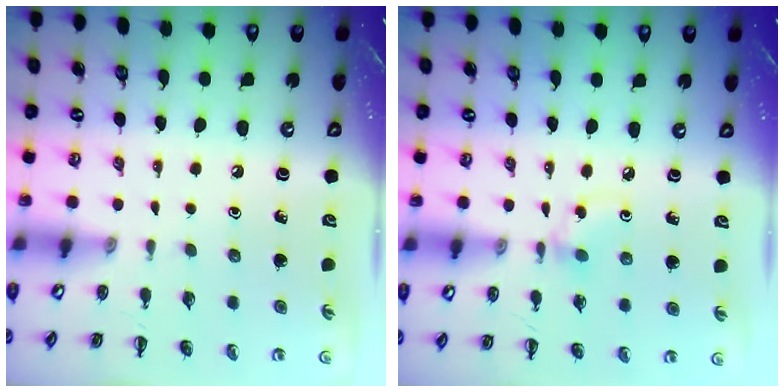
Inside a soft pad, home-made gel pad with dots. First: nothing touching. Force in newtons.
{"total": 3.9, "press": 3.6, "slide": 1.5}